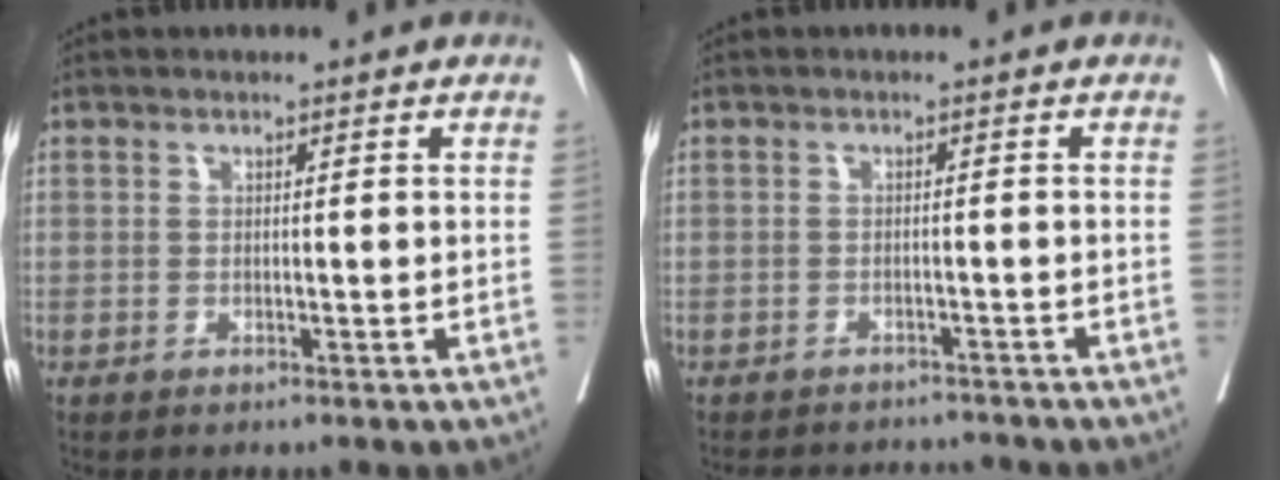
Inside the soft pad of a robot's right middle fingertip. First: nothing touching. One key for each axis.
{"total": 5.5, "fx": -5.3, "fy": 1.3, "fz": 0.1, "tx": 0.004, "ty": 0.005, "tz": -0.070}